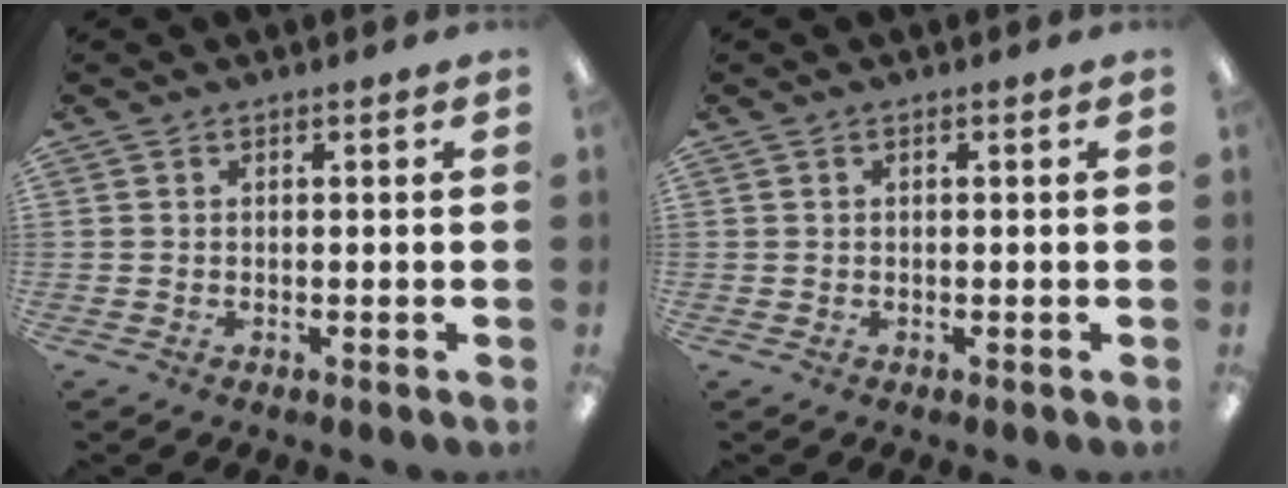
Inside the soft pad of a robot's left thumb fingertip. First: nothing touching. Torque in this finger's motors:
{"motor_torque": [-0.06, 0.05, -0.14, 0.02, 0.00]}